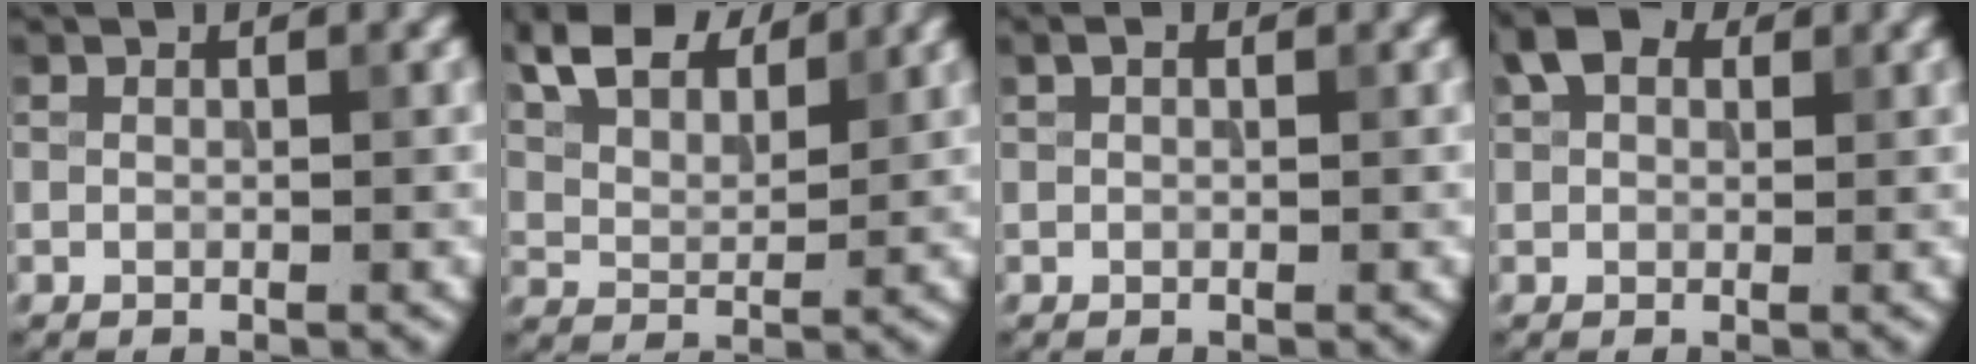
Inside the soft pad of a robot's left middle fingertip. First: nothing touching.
{"total": 8.2, "force": [6.1, 3.4, 4.2], "torque": [-0.095, 0.022, 0.094]}
{"total": 0.8, "force": [0.4, 0.5, 0.4], "torque": [-0.006, 0.002, 0.005]}
{"total": 3.6, "force": [1.7, 2.3, 2.1], "torque": [-0.038, 0.009, 0.024]}